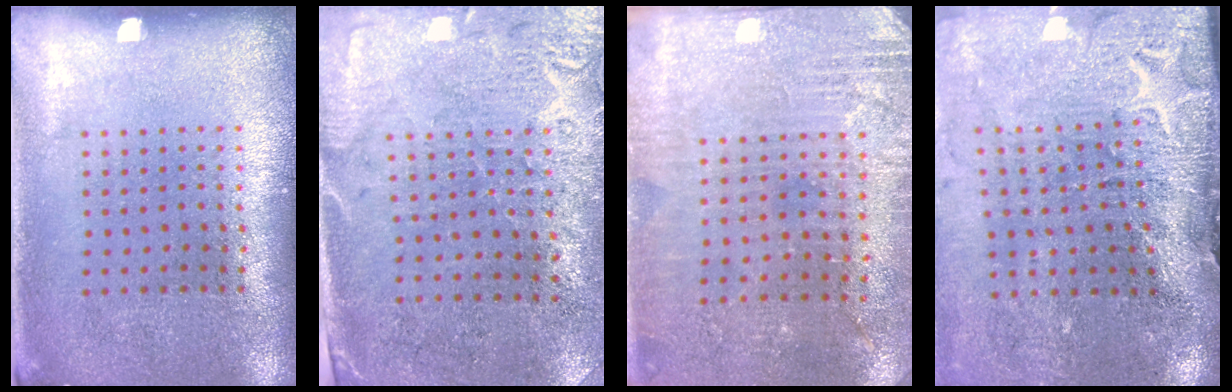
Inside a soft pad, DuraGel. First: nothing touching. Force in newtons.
{"total": 2.7, "press": 2.4, "slide": 1.3}
{"total": 2.9, "press": 2.8, "slide": 0.4}
{"total": 3.6, "press": 3.3, "slide": 1.4}